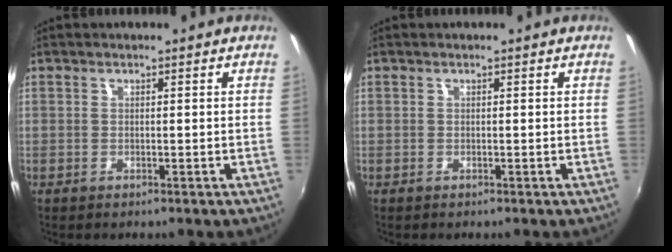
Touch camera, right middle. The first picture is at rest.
{"total": 0.0}